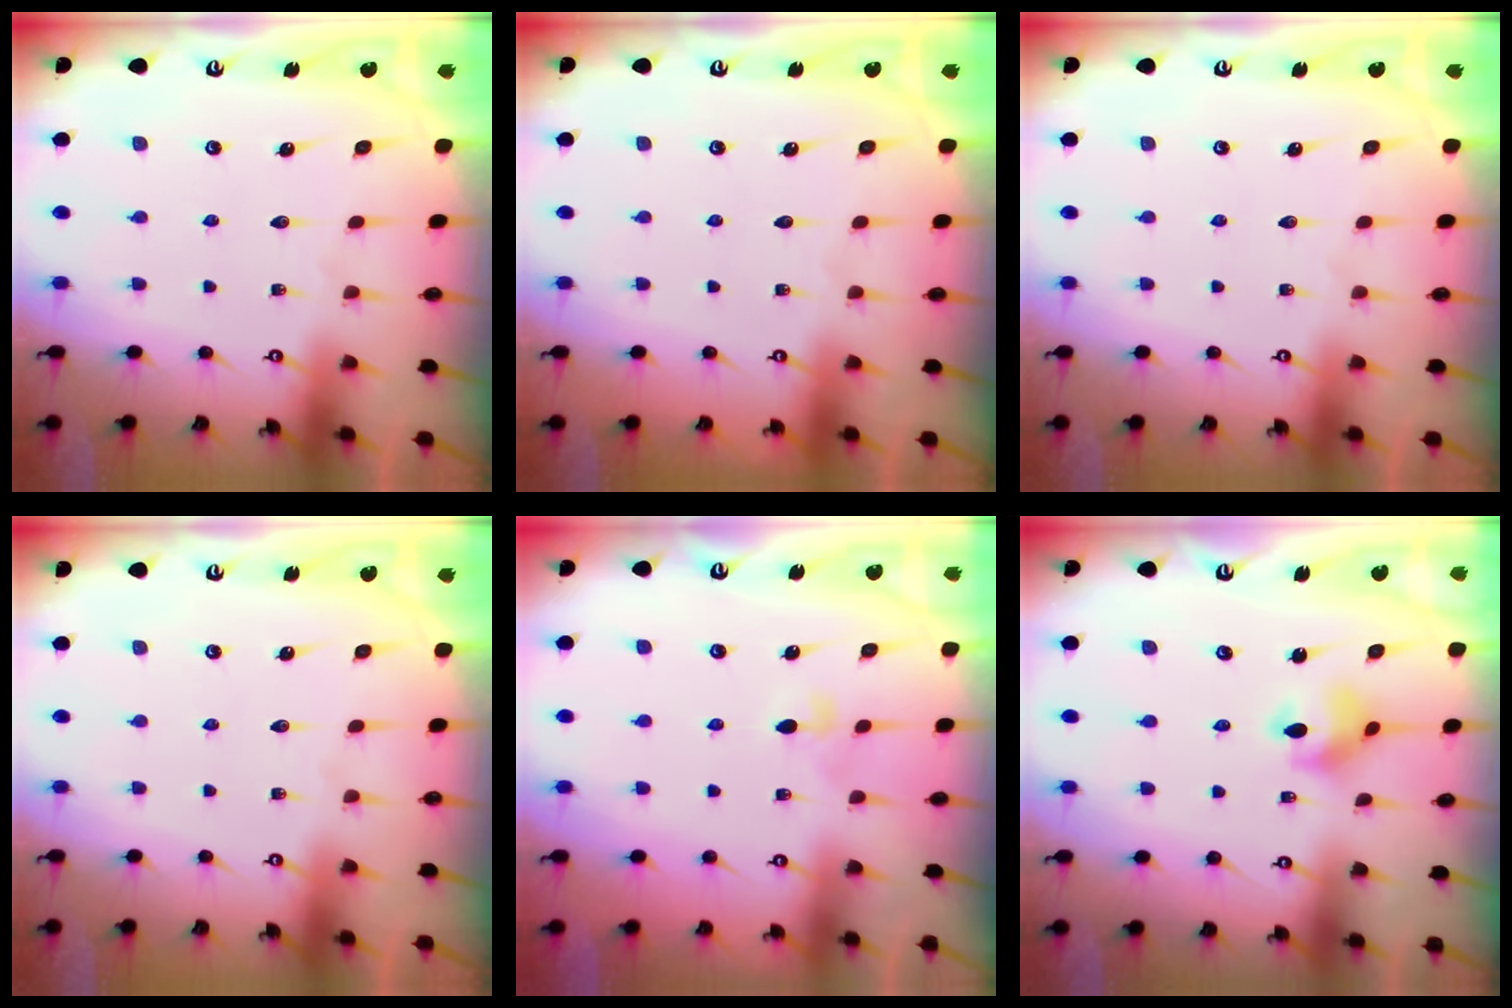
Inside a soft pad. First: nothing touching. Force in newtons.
{"total": 0.0}
{"total": 0.0}
{"total": 0.0}
{"total": 3.1, "press": 2.9, "slide": 0.9}
{"total": 6.4, "press": 6.4, "slide": 0.2}